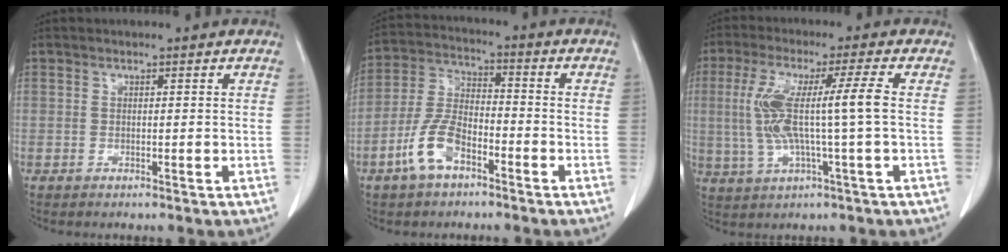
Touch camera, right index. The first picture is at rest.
{"total": 8.5, "force": [-4.6, 3.8, 6.0], "torque": [-0.136, 0.009, -0.091]}
{"total": 10.5, "force": [0.4, -0.4, 10.5], "torque": [-0.221, 0.012, 0.007]}